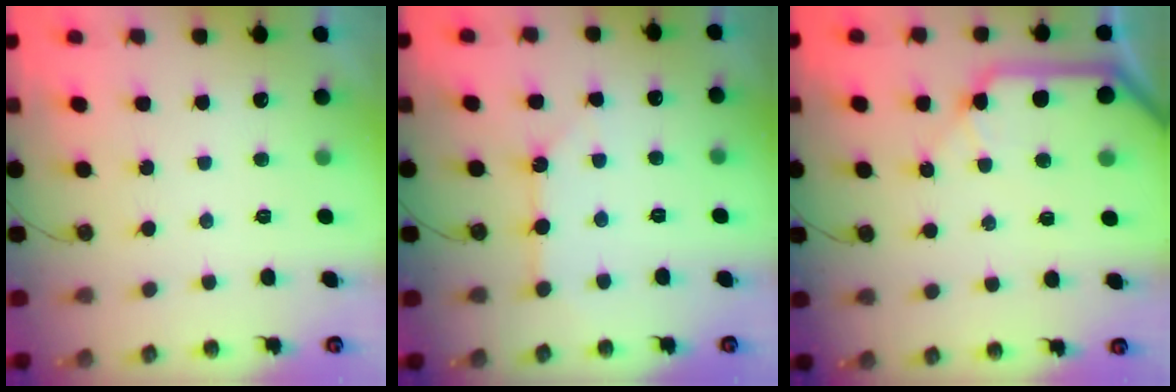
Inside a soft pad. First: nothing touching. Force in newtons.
{"total": 3.6, "press": 3.6, "slide": 0.3}
{"total": 12.5, "press": 12.3, "slide": 1.8}